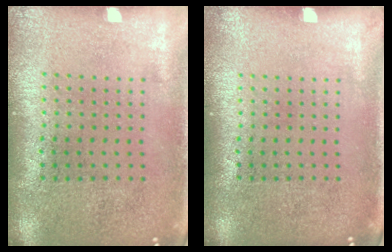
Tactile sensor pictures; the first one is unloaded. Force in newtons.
{"total": 0.0}